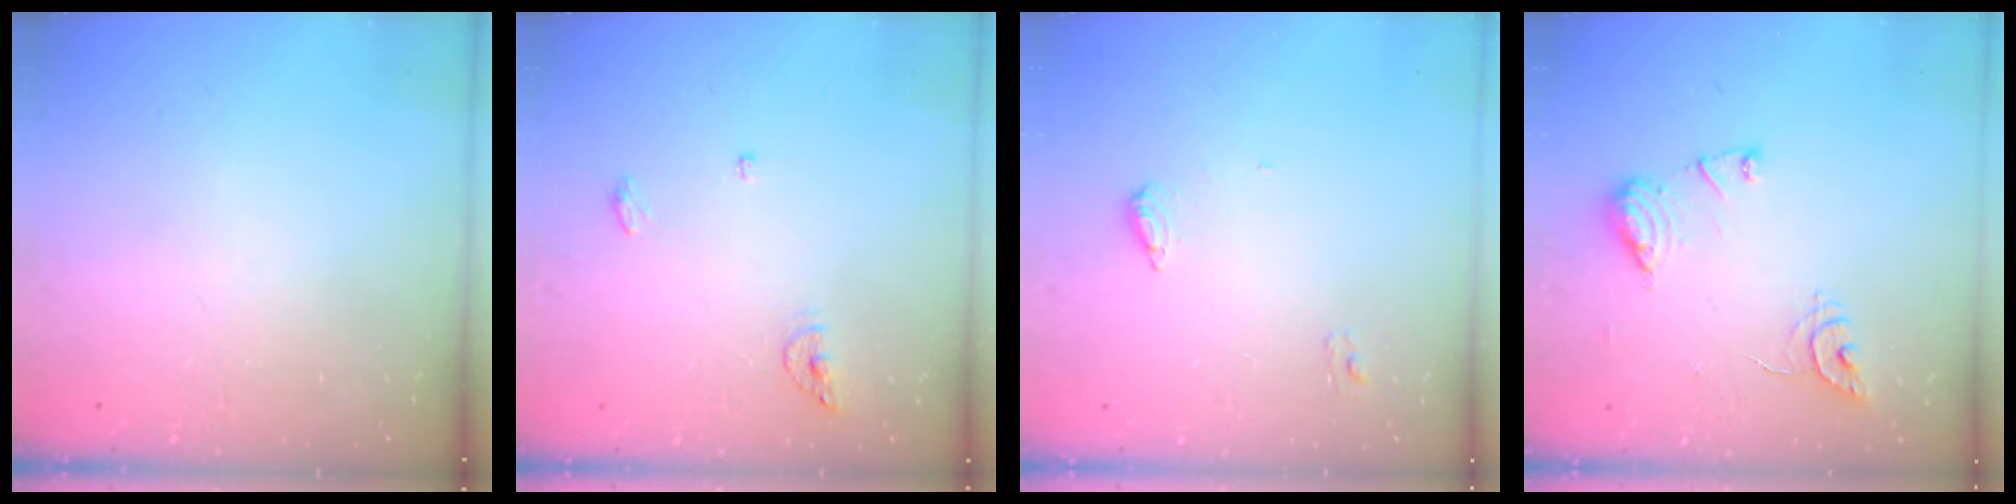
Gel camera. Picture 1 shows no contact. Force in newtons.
{"total": 5.9, "press": 5.6, "slide": 1.7}
{"total": 7.0, "press": 7.0, "slide": 0.5}
{"total": 10.8, "press": 10.8, "slide": 0.5}